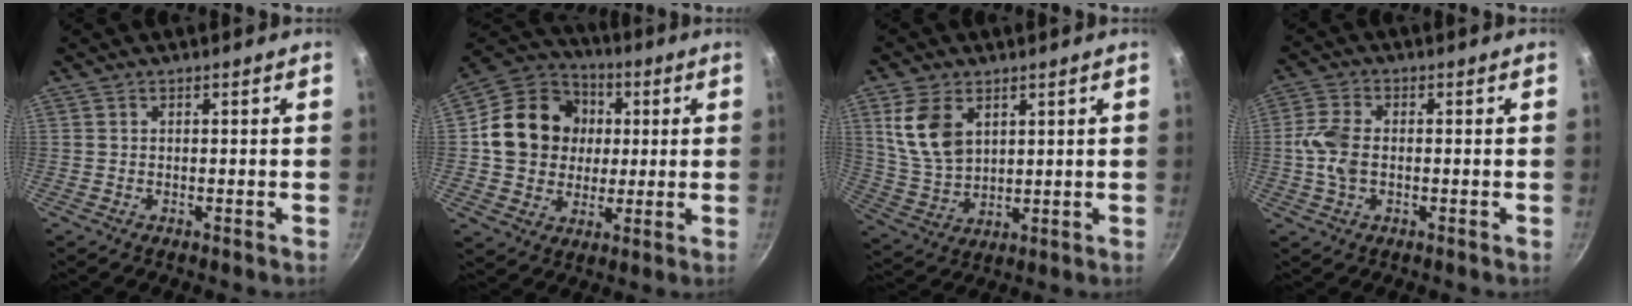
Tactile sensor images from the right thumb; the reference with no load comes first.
{"total": 16.9, "force": [1.8, 14.8, 8.0], "torque": [-0.115, 0.022, 0.027]}
{"total": 10.6, "force": [4.1, 6.8, 7.1], "torque": [-0.125, -0.023, 0.093]}
{"total": 6.8, "force": [-0.5, 4.3, 5.2], "torque": [-0.110, 0.013, -0.016]}